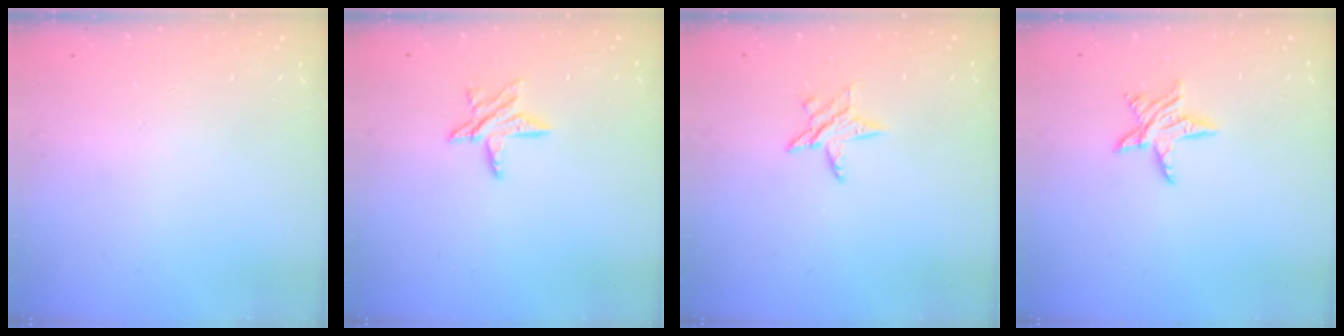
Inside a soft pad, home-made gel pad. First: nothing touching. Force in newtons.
{"total": 7.0, "press": 7.0, "slide": 0.4}
{"total": 5.7, "press": 5.7, "slide": 0.6}
{"total": 8.0, "press": 8.0, "slide": 0.5}